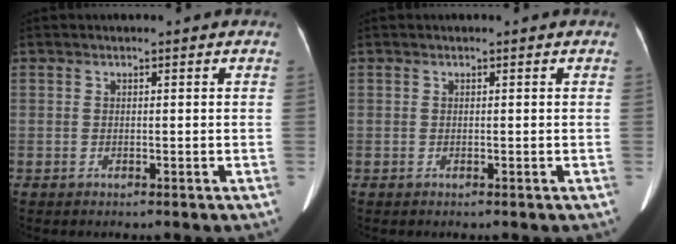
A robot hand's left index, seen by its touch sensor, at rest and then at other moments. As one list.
[{"total": 0.0}]